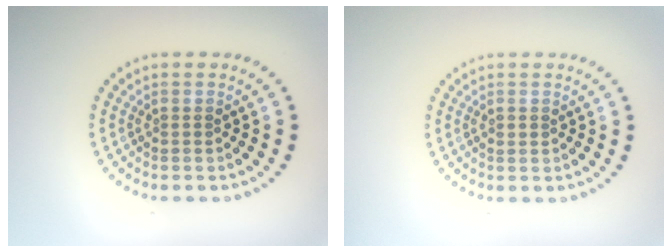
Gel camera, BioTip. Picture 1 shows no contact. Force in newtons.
{"total": 1.0, "press": 0.9, "slide": 0.1}